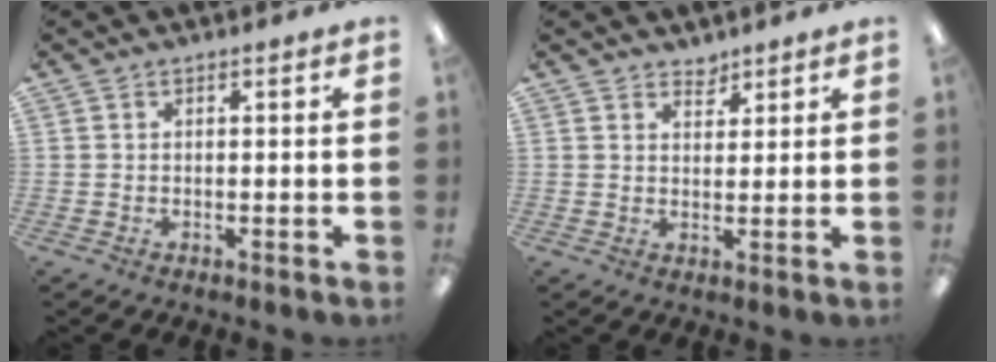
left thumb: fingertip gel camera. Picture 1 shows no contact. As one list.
[{"total": 3.0, "force": [2.7, 1.3, 0.0], "torque": [0.011, -0.020, 0.049]}]